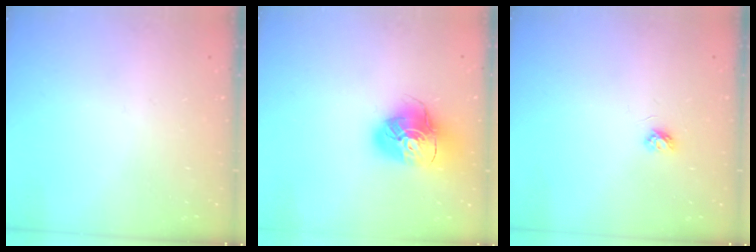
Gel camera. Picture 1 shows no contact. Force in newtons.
{"total": 14.4, "press": 14.3, "slide": 1.8}
{"total": 3.3, "press": 3.3, "slide": 0.3}